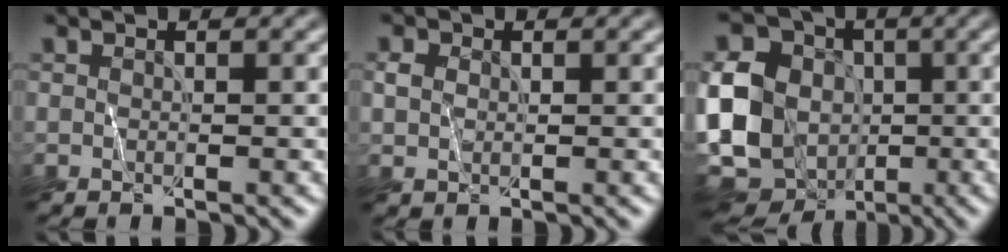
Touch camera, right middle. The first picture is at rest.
{"total": 1.4, "force": [0.3, 1.2, 0.8], "torque": [-0.019, 0.003, 0.006]}
{"total": 13.9, "force": [-1.9, 11.4, 7.7], "torque": [-0.172, -0.011, -0.034]}